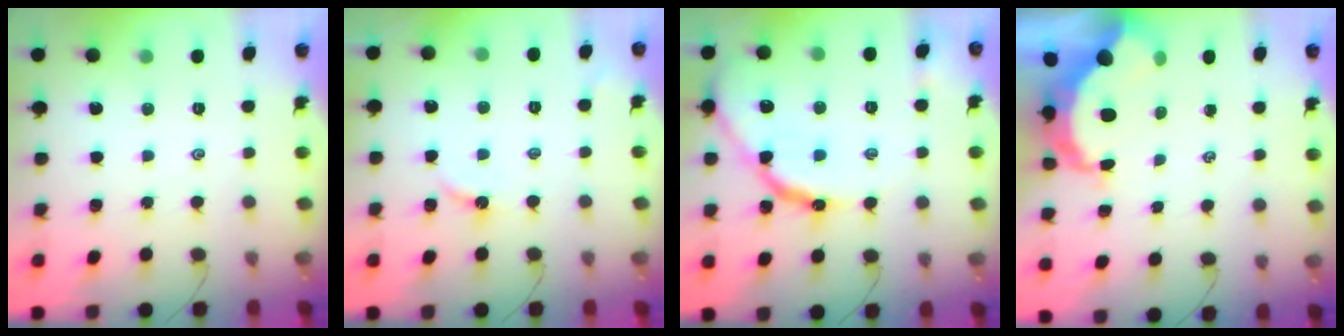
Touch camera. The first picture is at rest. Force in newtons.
{"total": 2.6, "press": 2.6, "slide": 0.3}
{"total": 13.6, "press": 13.5, "slide": 1.4}
{"total": 8.9, "press": 8.8, "slide": 0.9}